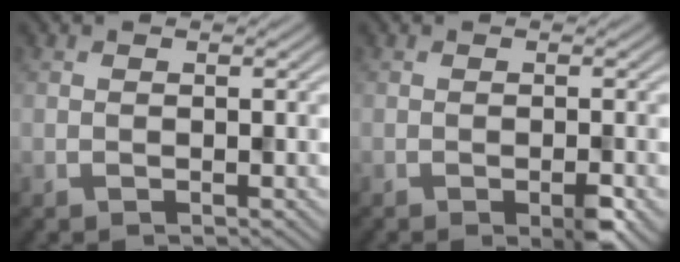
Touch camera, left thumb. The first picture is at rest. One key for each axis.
{"total": 2.8, "fx": -1.4, "fy": 0.6, "fz": 2.4, "tx": -0.038, "ty": -0.001, "tz": -0.021}